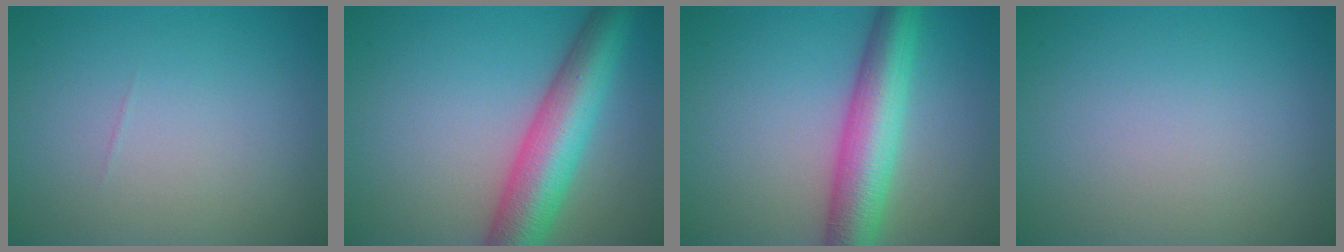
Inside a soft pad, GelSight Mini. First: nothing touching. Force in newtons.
{"total": 8.3, "press": 8.3, "slide": 0.3}
{"total": 7.2, "press": 7.2, "slide": 0.1}
{"total": 0.0}